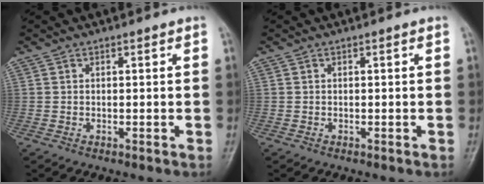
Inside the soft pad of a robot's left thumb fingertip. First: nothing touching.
{"total": 0.0}